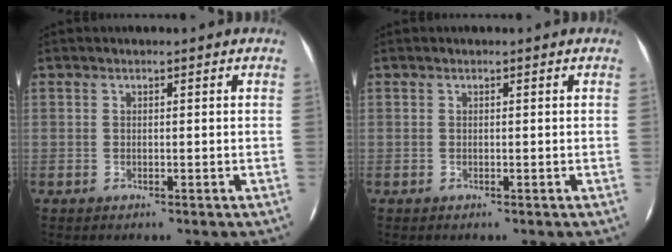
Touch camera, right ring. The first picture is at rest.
{"total": 0.0}